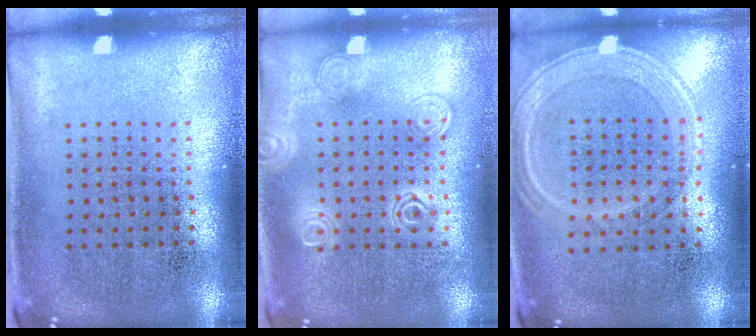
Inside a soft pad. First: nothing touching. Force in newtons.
{"total": 1.2, "press": 1.2, "slide": 0.0}
{"total": 1.2, "press": 1.1, "slide": 0.5}